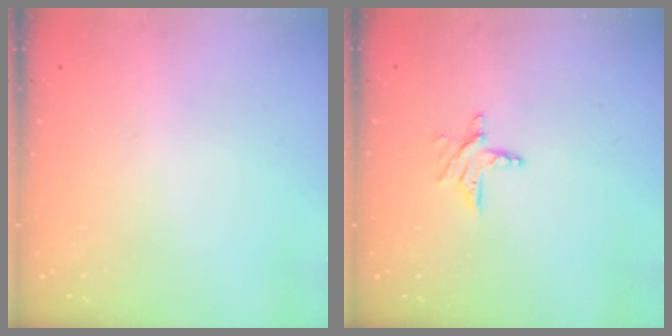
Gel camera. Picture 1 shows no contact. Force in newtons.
{"total": 5.5, "press": 5.5, "slide": 0.5}